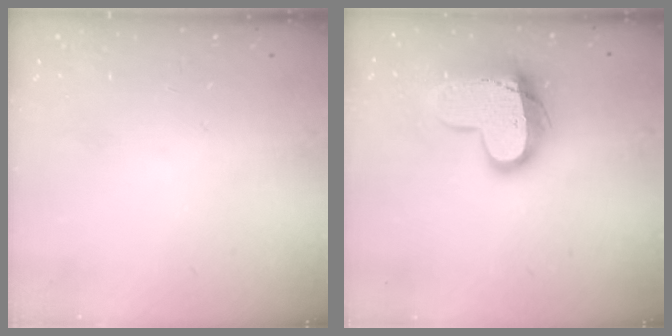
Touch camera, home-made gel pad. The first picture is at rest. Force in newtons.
{"total": 15.3, "press": 15.2, "slide": 1.2}